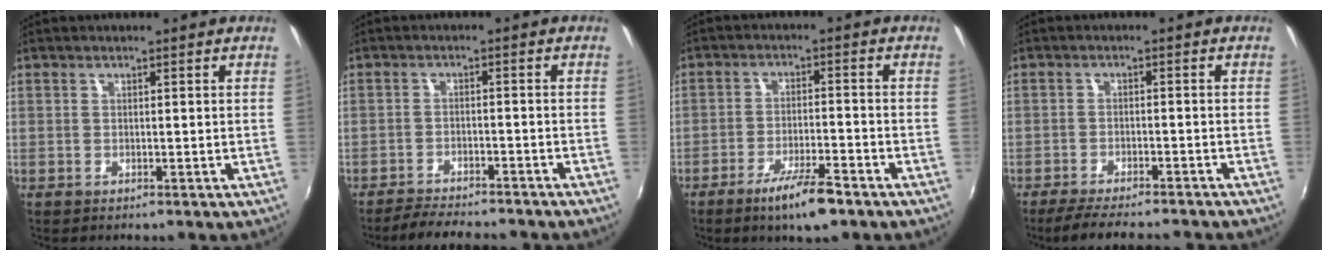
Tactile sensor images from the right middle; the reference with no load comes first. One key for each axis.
{"total": 8.6, "fx": -7.8, "fy": 1.2, "fz": 3.3, "tx": -0.081, "ty": -0.012, "tz": -0.118}
{"total": 7.4, "fx": -5.3, "fy": 1.2, "fz": 5.1, "tx": -0.105, "ty": -0.004, "tz": -0.087}
{"total": 10.9, "fx": -9.6, "fy": 1.4, "fz": 5.1, "tx": -0.108, "ty": -0.021, "tz": -0.144}